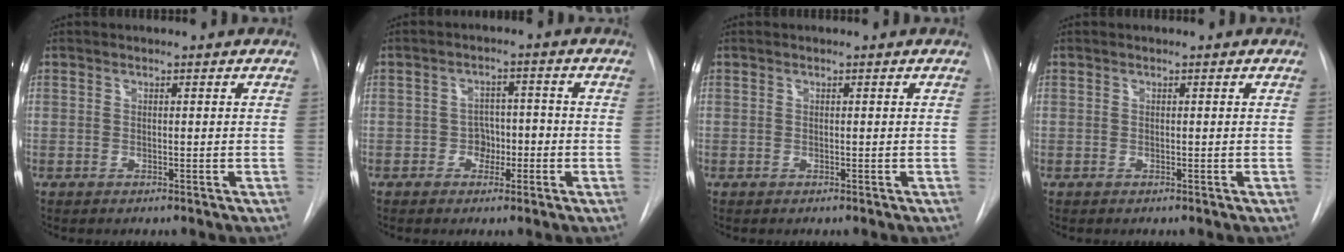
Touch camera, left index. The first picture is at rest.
{"total": 3.4, "force": [-1.2, 2.6, 1.9], "torque": [-0.020, 0.010, -0.020]}
{"total": 0.0}
{"total": 0.0}